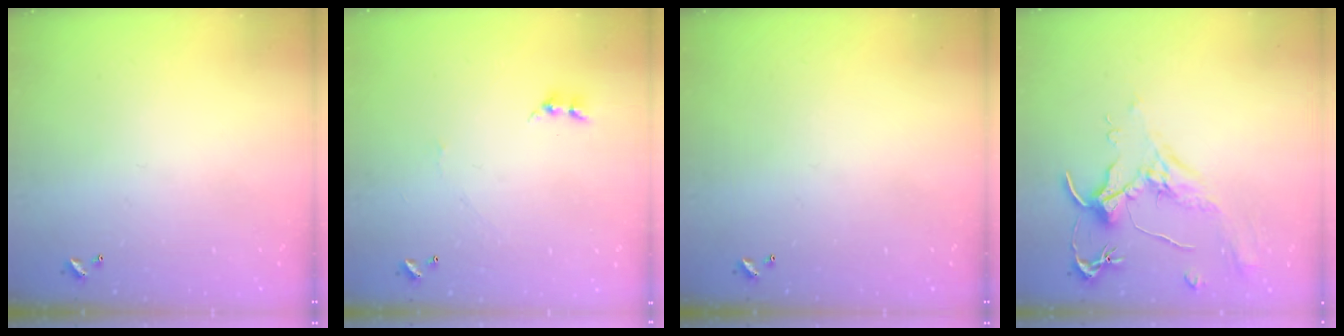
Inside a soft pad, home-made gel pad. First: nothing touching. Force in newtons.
{"total": 0.9, "press": 0.8, "slide": 0.4}
{"total": 0.0}
{"total": 2.0, "press": 1.8, "slide": 0.8}